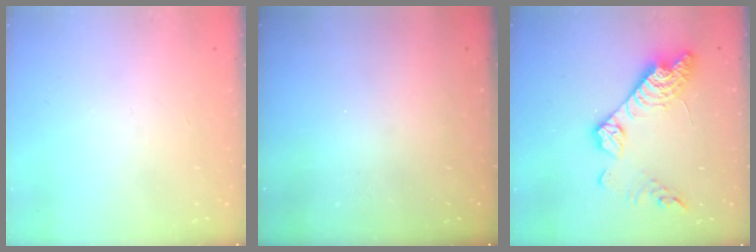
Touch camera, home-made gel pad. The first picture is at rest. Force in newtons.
{"total": 0.0}
{"total": 17.3, "press": 17.3, "slide": 0.9}